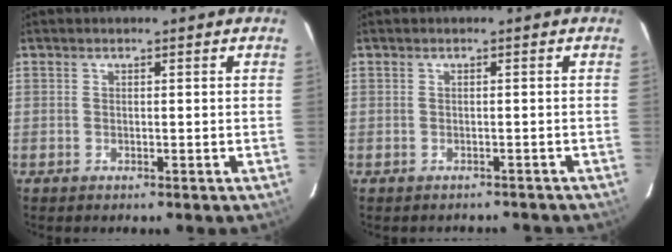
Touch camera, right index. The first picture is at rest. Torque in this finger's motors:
{"motor_torque": [0.20, -0.23, 0.03, 0.01]}